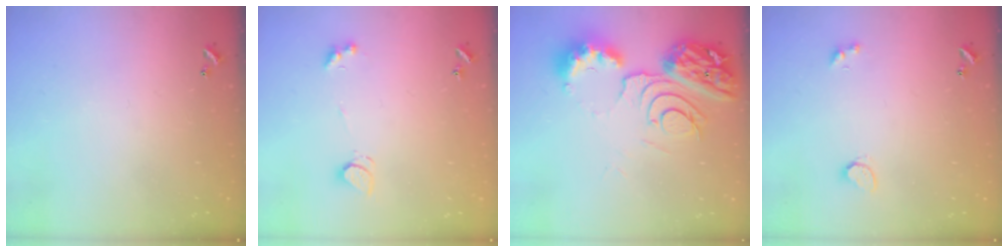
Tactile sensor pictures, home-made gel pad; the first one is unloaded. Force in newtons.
{"total": 2.4, "press": 2.3, "slide": 0.6}
{"total": 14.1, "press": 14.1, "slide": 1.5}
{"total": 2.3, "press": 2.3, "slide": 0.5}